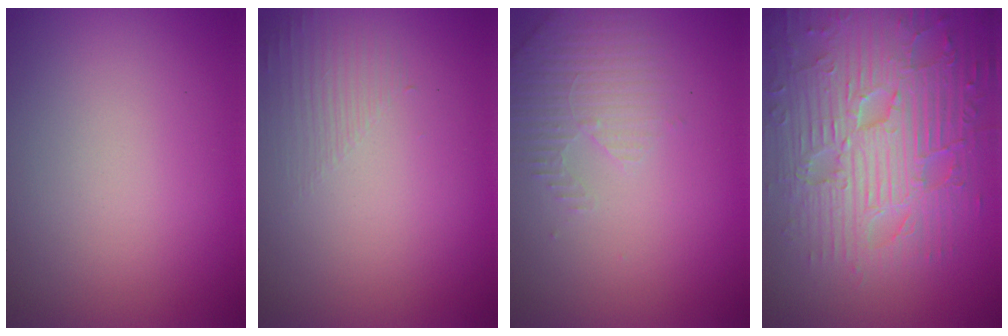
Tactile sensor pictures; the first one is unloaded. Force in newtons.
{"total": 1.4, "press": 0.2, "slide": 1.4}
{"total": 2.8, "press": 2.7, "slide": 0.8}
{"total": 9.5, "press": 6.9, "slide": 6.6}